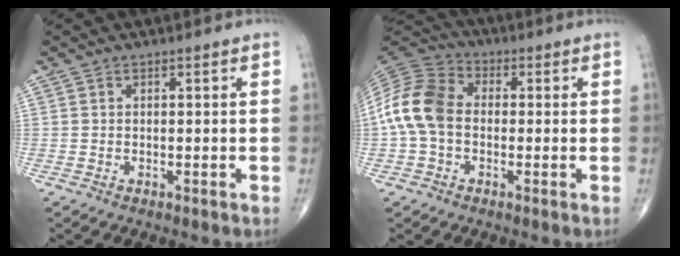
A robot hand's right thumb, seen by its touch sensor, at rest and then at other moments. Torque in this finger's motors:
{"motor_torque": [0.24, 0.26, 1.04, -0.23, 0.33]}